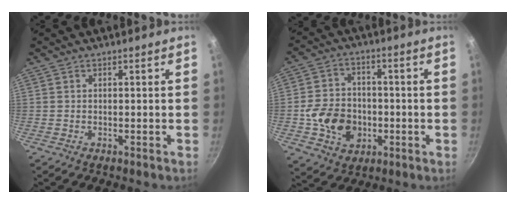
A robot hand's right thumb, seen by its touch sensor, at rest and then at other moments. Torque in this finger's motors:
{"motor_torque": [0.48, 1.46, 0.99, -0.15, 0.29]}